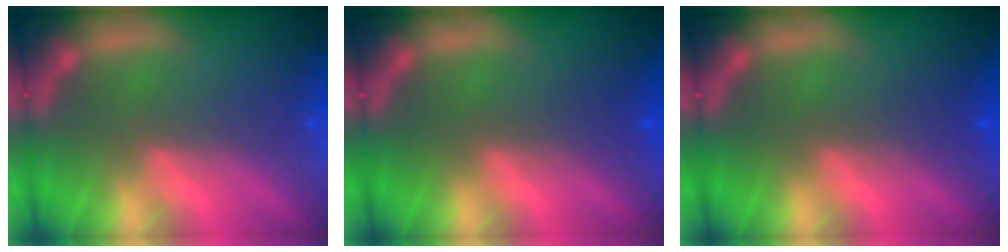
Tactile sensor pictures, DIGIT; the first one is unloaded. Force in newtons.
{"total": 1.5}
{"total": 1.5}